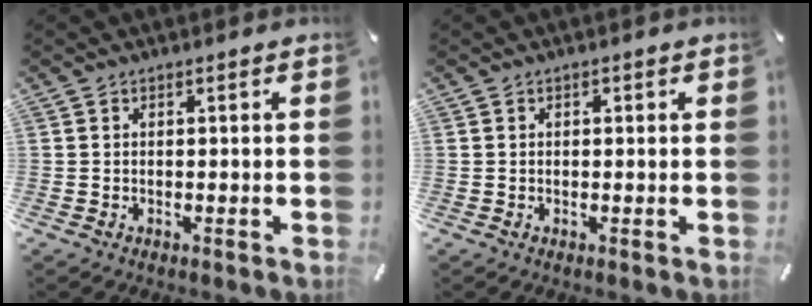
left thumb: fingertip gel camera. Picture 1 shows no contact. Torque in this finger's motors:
{"motor_torque": [-0.21, -0.48, 0.04, 0.16, 0.01]}